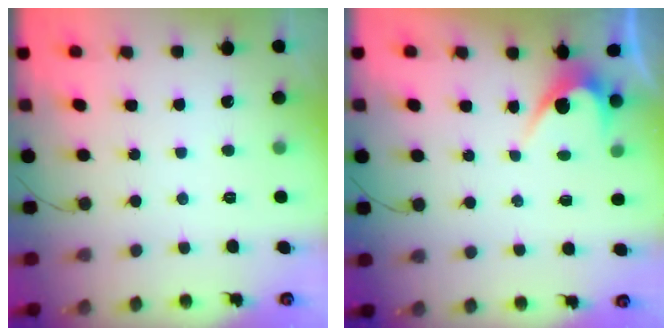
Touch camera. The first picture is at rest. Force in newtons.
{"total": 2.8, "press": 2.8, "slide": 0.2}